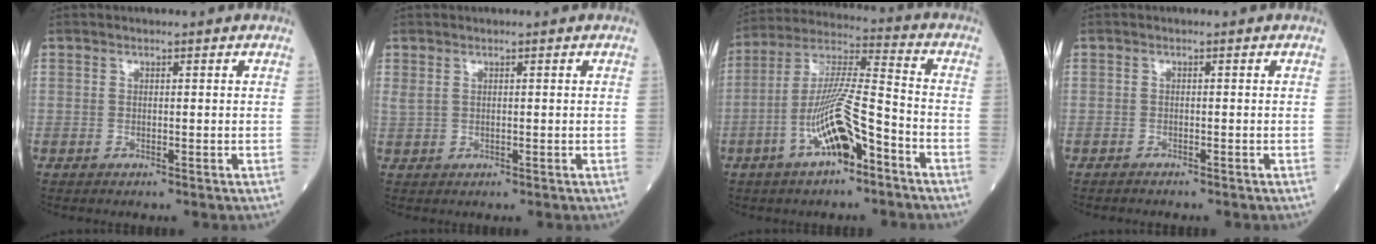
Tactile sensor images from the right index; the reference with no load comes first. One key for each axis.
{"total": 1.0, "fx": 0.5, "fy": 0.0, "fz": 0.8, "tx": -0.031, "ty": 0.004, "tz": 0.018}
{"total": 12.5, "fx": -5.5, "fy": 2.3, "fz": 11.0, "tx": -0.220, "ty": 0.010, "tz": -0.097}
{"total": 0.9, "fx": -0.9, "fy": 0.1, "fz": 0.1, "tx": -0.007, "ty": -0.002, "tz": -0.014}